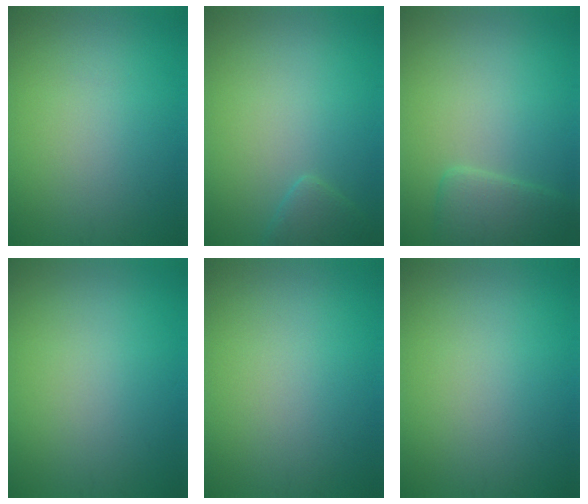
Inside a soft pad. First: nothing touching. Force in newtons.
{"total": 1.7, "press": 1.7, "slide": 0.2}
{"total": 2.9, "press": 2.9, "slide": 0.3}
{"total": 0.0}
{"total": 0.0}
{"total": 0.0}